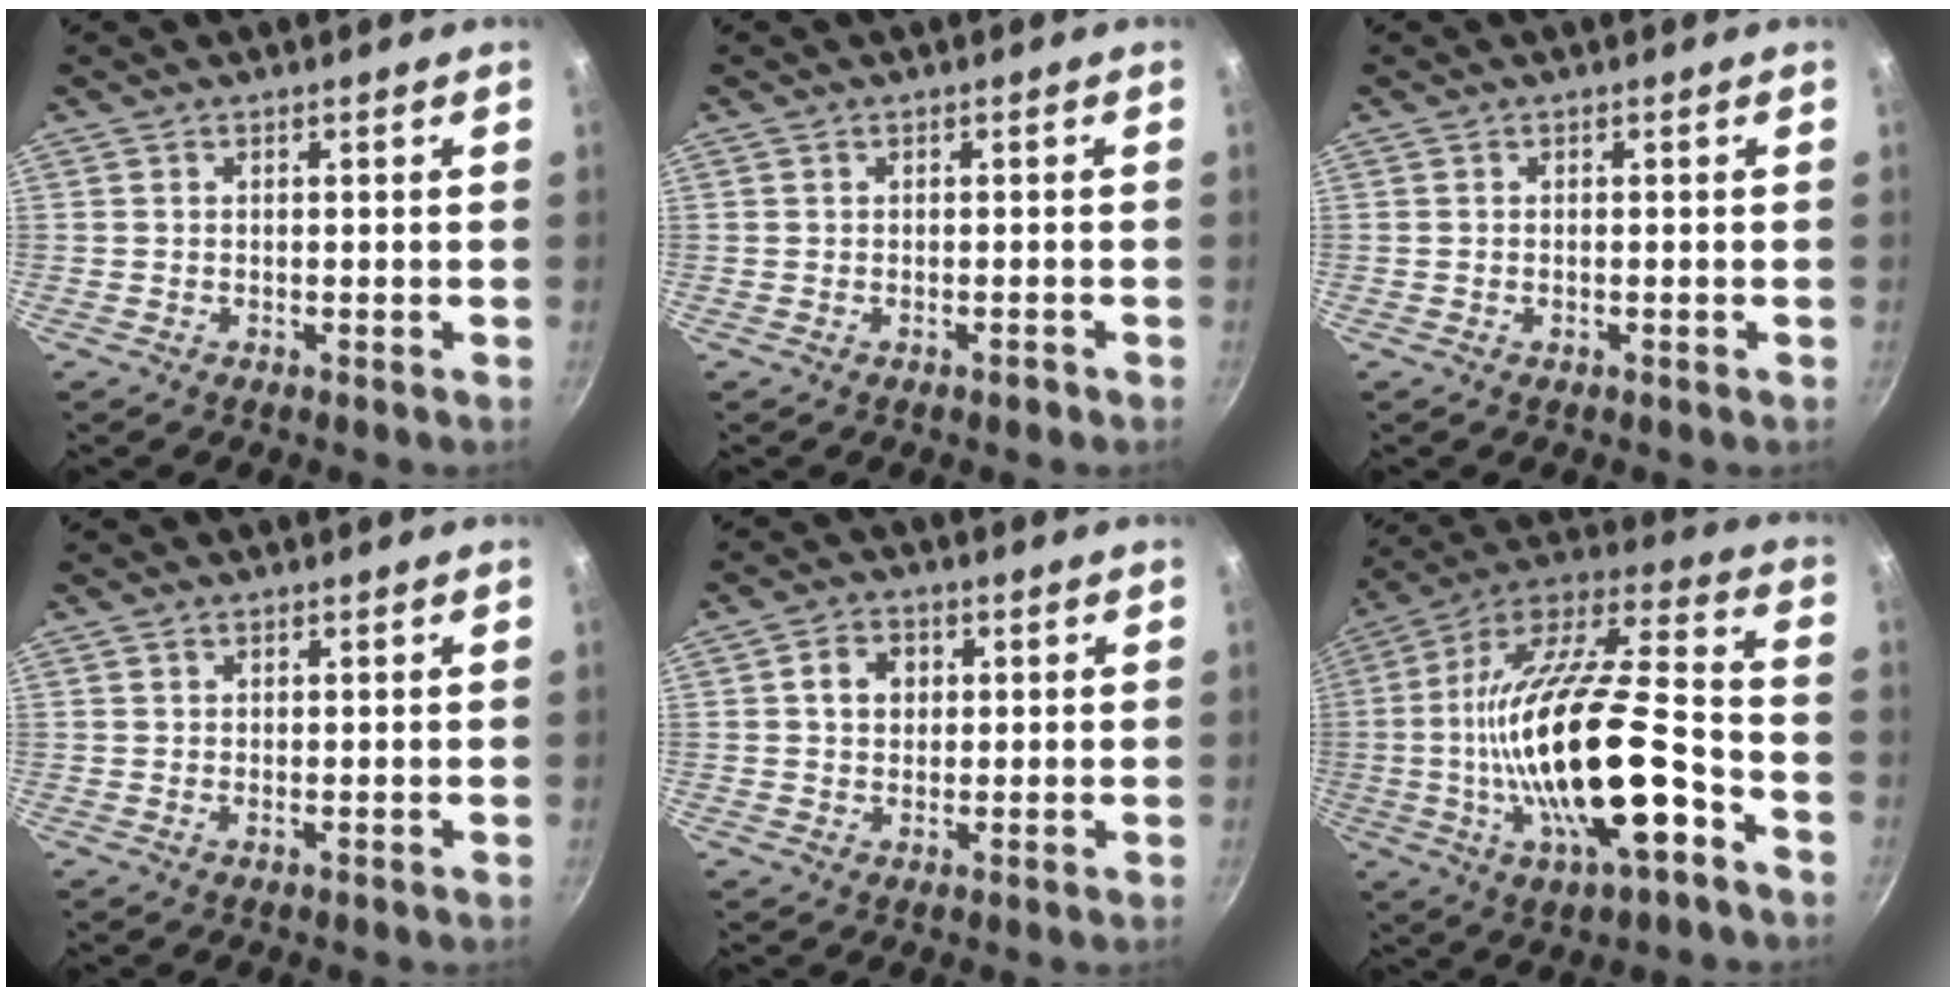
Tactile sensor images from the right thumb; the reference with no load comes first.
{"total": 1.0, "force": [-0.6, 0.5, 0.7], "torque": [-0.007, 0.008, -0.009]}
{"total": 0.5, "force": [-0.2, 0.3, 0.4], "torque": [-0.006, 0.003, -0.003]}
{"total": 1.0, "force": [0.5, 0.6, 0.5], "torque": [-0.007, 0.002, 0.007]}
{"total": 5.1, "force": [1.1, 4.2, 2.7], "torque": [-0.022, 0.007, 0.012]}
{"total": 26.9, "force": [-7.2, 9.2, 24.2], "torque": [-0.422, 0.024, -0.129]}